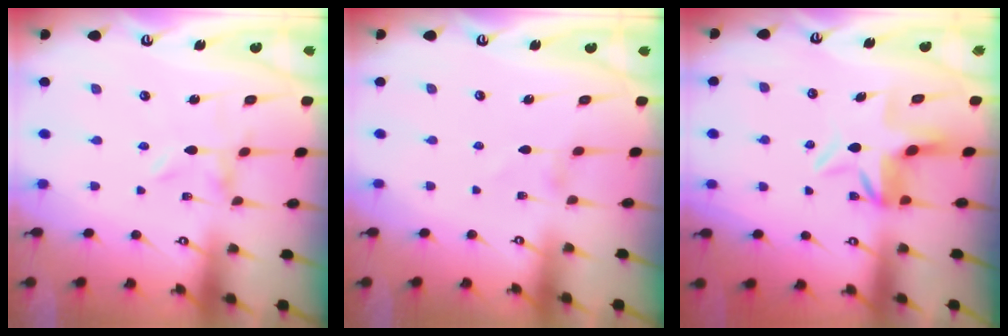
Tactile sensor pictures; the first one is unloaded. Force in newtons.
{"total": 0.0}
{"total": 6.5, "press": 6.2, "slide": 2.0}